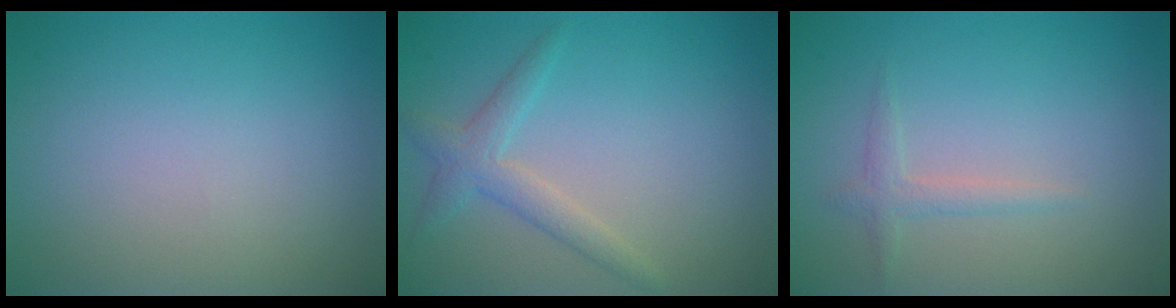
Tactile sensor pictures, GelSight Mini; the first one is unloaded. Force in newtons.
{"total": 2.4, "press": 2.4, "slide": 0.2}
{"total": 1.4, "press": 1.4, "slide": 0.0}